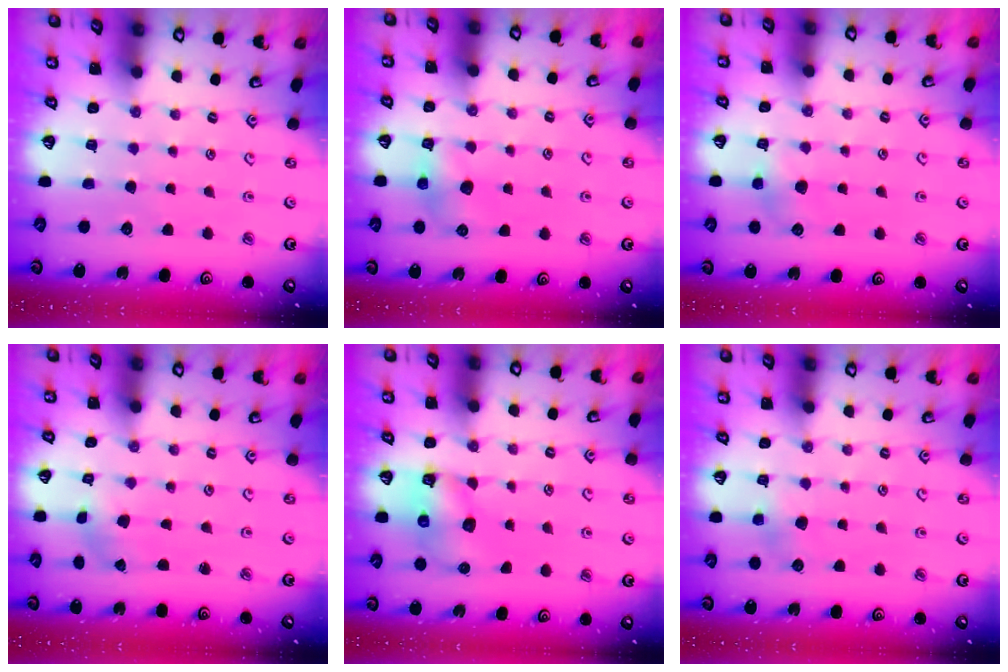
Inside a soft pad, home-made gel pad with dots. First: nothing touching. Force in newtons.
{"total": 6.6, "press": 6.5, "slide": 0.8}
{"total": 6.2, "press": 6.2, "slide": 0.6}
{"total": 0.7, "press": 0.7, "slide": 0.1}
{"total": 7.1, "press": 7.1, "slide": 0.5}
{"total": 4.5, "press": 4.3, "slide": 1.2}